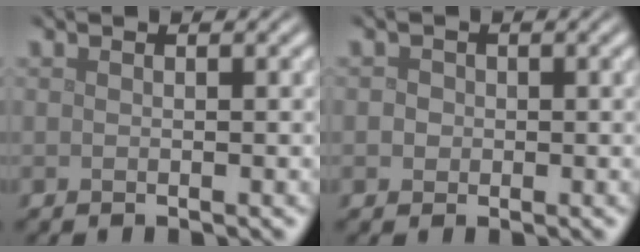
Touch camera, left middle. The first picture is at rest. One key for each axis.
{"total": 1.4, "fx": 0.2, "fy": 1.3, "fz": 0.5, "tx": 0.004, "ty": 0.002, "tz": -0.001}